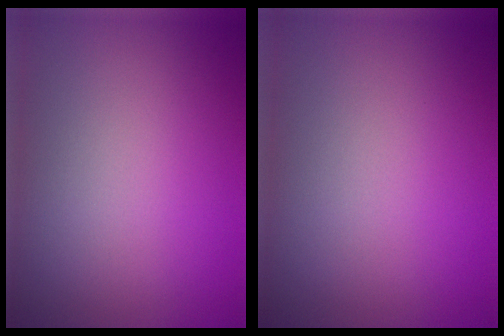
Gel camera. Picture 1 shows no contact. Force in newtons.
{"total": 0.0}